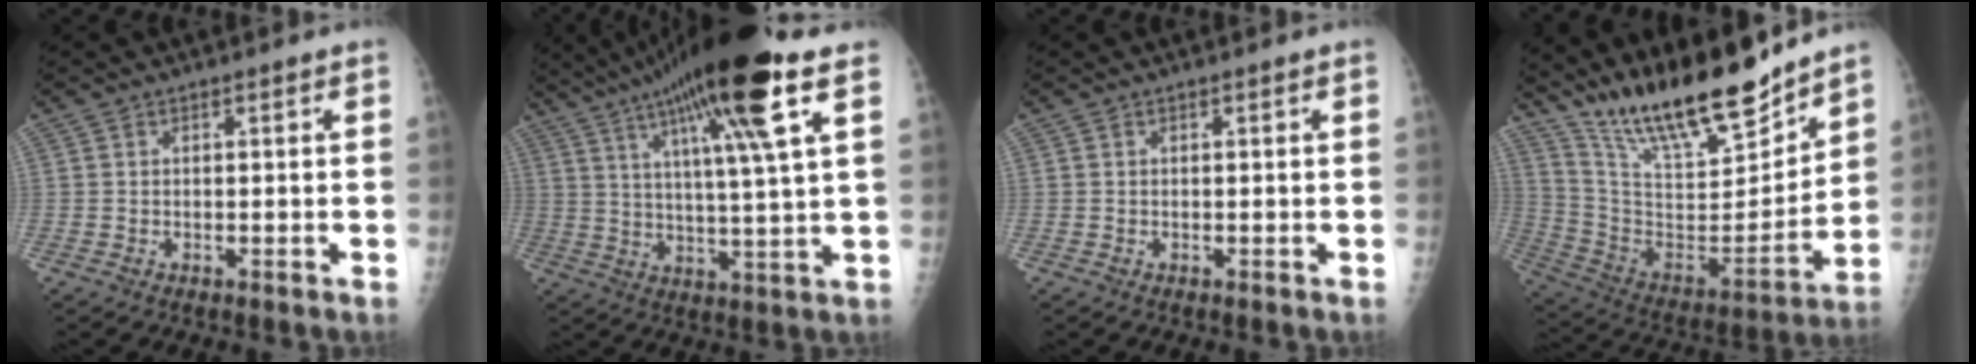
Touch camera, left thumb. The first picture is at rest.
{"total": 20.3, "force": [10.6, 1.8, 17.2], "torque": [-0.290, -0.011, 0.173]}
{"total": 0.0}
{"total": 23.0, "force": [18.9, 5.7, 11.8], "torque": [-0.168, -0.103, 0.334]}